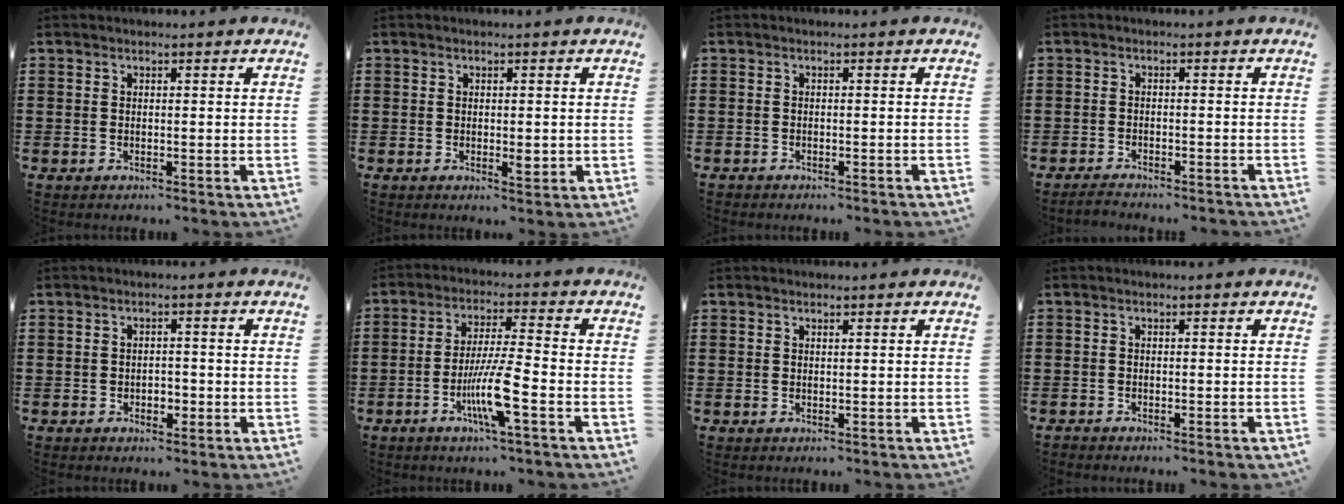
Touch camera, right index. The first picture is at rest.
{"total": 1.9, "force": [-0.2, 0.8, 1.7], "torque": [-0.030, -0.001, -0.003]}
{"total": 0.9, "force": [-0.9, 0.1, 0.0], "torque": [-0.002, 0.000, -0.020]}
{"total": 1.8, "force": [-1.7, 0.2, -0.1], "torque": [-0.005, 0.003, -0.038]}
{"total": 1.8, "force": [-0.9, 1.2, 1.0], "torque": [-0.021, 0.002, -0.020]}
{"total": 8.5, "force": [-3.5, 0.7, 7.7], "torque": [-0.150, -0.013, -0.066]}
{"total": 0.0}
{"total": 1.1, "force": [-1.1, -0.1, 0.1], "torque": [-0.004, 0.001, -0.022]}